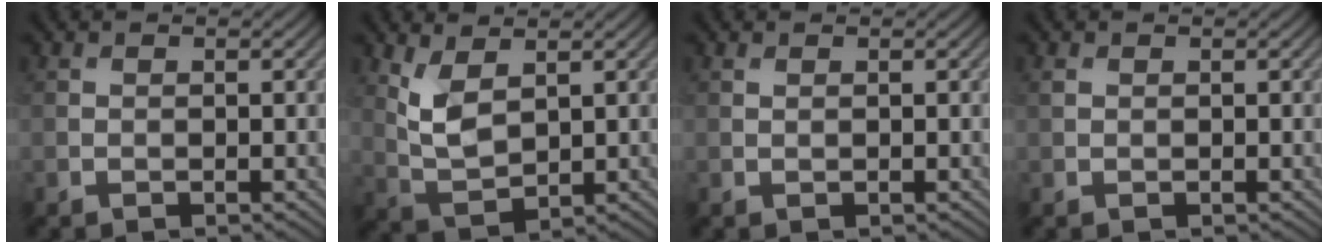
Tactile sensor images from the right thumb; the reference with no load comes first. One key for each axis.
{"total": 5.0, "fx": 2.3, "fy": 2.4, "fz": 3.7, "tx": -0.094, "ty": -0.007, "tz": 0.050}
{"total": 0.0}
{"total": 0.6, "fx": 0.3, "fy": 0.4, "fz": 0.3, "tx": -0.009, "ty": 0.000, "tz": 0.007}